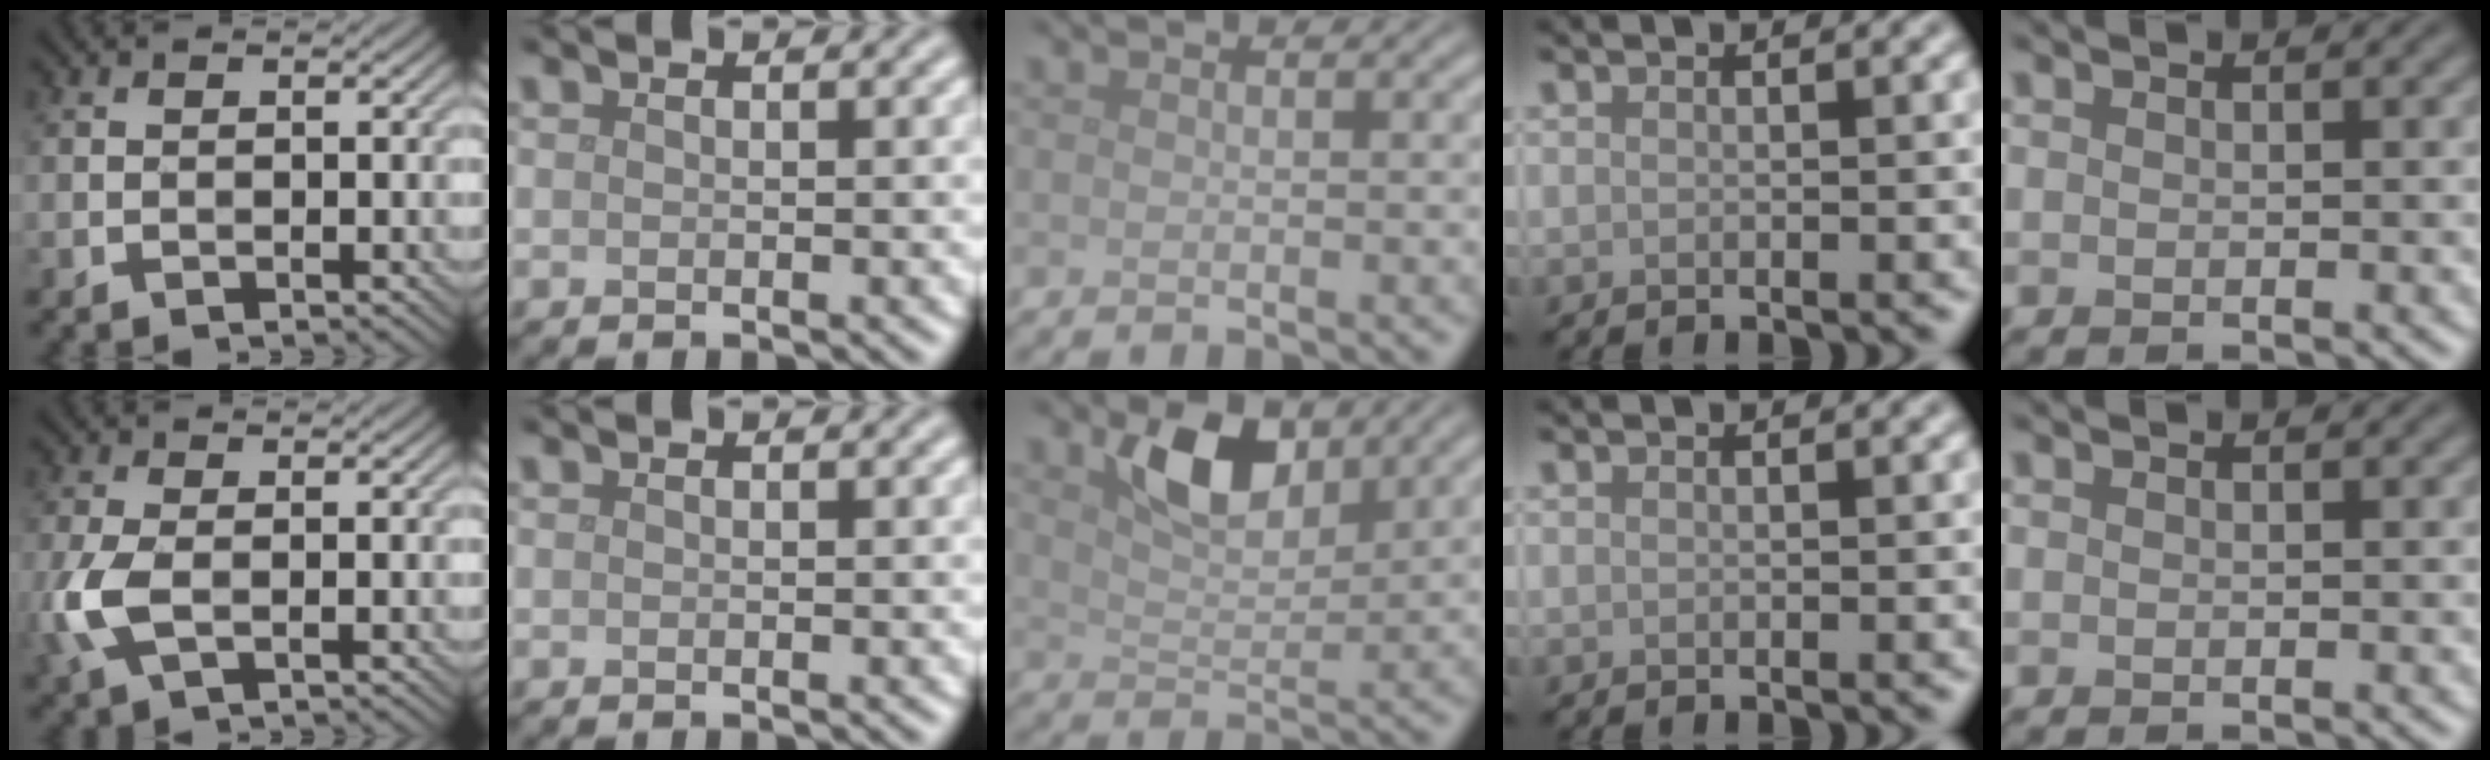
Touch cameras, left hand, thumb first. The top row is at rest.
{"thumb": {"total": 5.1, "force": [-1.0, 2.6, 4.2], "torque": [-0.117, -0.005, -0.021]}, "middle": {"total": 5.4, "force": [3.0, 2.9, 3.4], "torque": [-0.064, -0.001, 0.051]}}